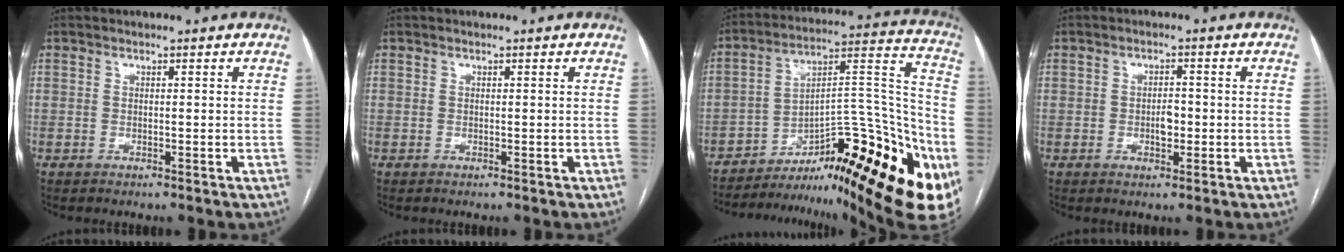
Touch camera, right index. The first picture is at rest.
{"total": 0.0}
{"total": 29.3, "force": [-15.8, 6.7, 23.7], "torque": [-0.257, 0.026, -0.223]}
{"total": 2.5, "force": [-0.5, 1.3, 2.1], "torque": [-0.033, 0.003, -0.006]}